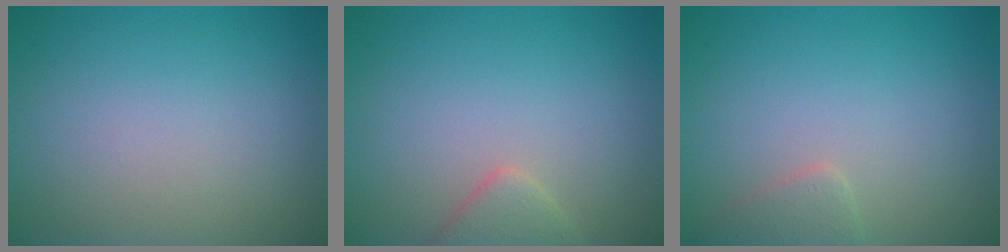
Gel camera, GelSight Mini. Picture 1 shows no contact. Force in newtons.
{"total": 2.1, "press": 2.1, "slide": 0.2}
{"total": 1.6, "press": 1.6, "slide": 0.0}